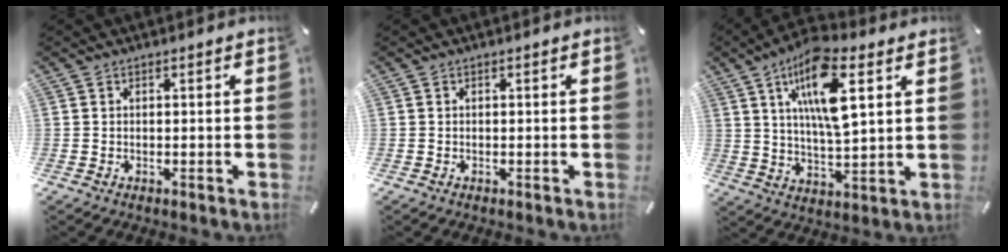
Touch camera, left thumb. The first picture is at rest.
{"total": 0.0}
{"total": 13.7, "force": [6.2, 4.5, 11.4], "torque": [-0.218, -0.014, 0.103]}